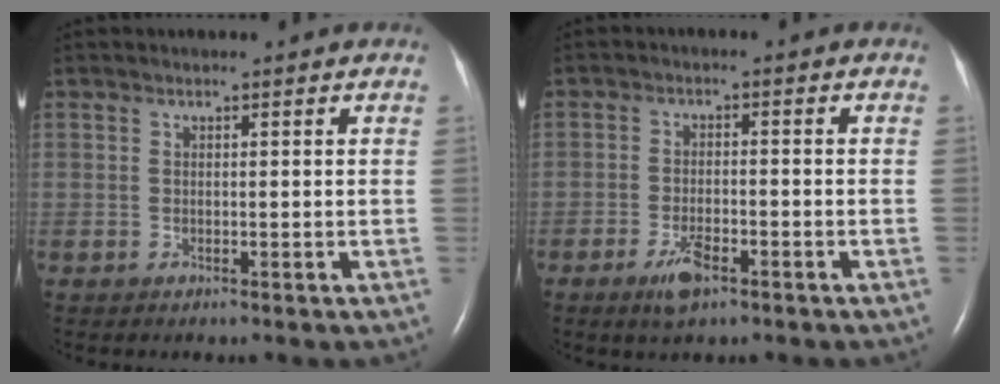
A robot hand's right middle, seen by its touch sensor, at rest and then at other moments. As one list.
[{"total": 4.2, "force": [-2.6, 1.3, 3.1], "torque": [-0.066, -0.003, -0.044]}]